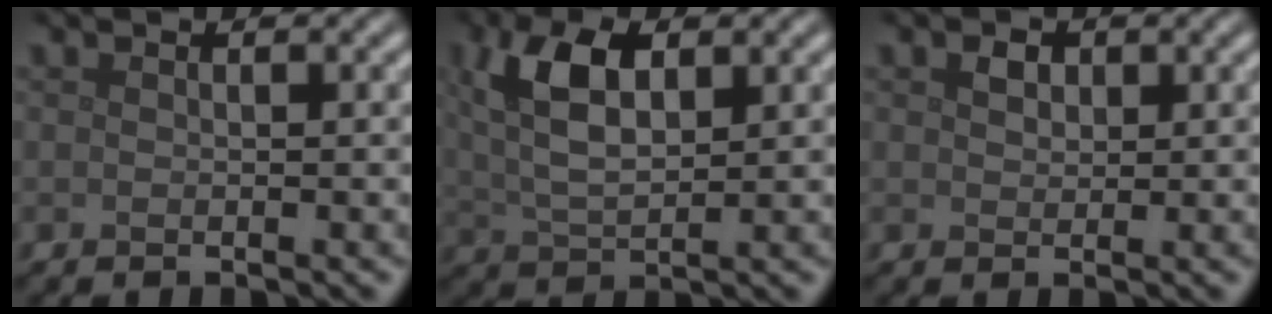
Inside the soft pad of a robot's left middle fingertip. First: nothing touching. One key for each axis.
{"total": 6.3, "fx": 2.3, "fy": 3.2, "fz": 4.9, "tx": -0.106, "ty": 0.008, "tz": 0.041}
{"total": 1.4, "fx": 0.6, "fy": 1.0, "fz": 0.6, "tx": -0.011, "ty": 0.001, "tz": 0.009}